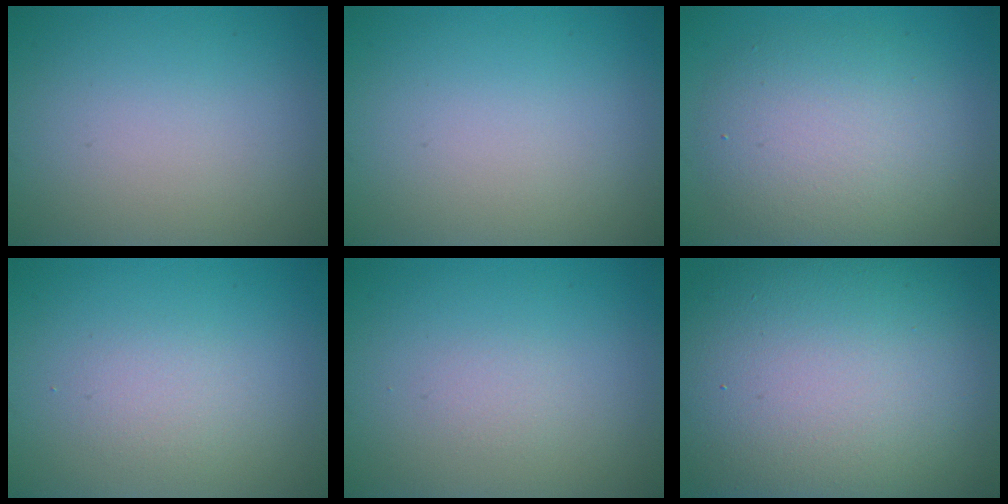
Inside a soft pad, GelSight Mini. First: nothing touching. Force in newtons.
{"total": 0.0}
{"total": 6.1, "press": 6.1, "slide": 0.1}
{"total": 1.5, "press": 1.5, "slide": 0.0}
{"total": 0.7, "press": 0.7, "slide": 0.0}
{"total": 17.3, "press": 17.3, "slide": 1.2}